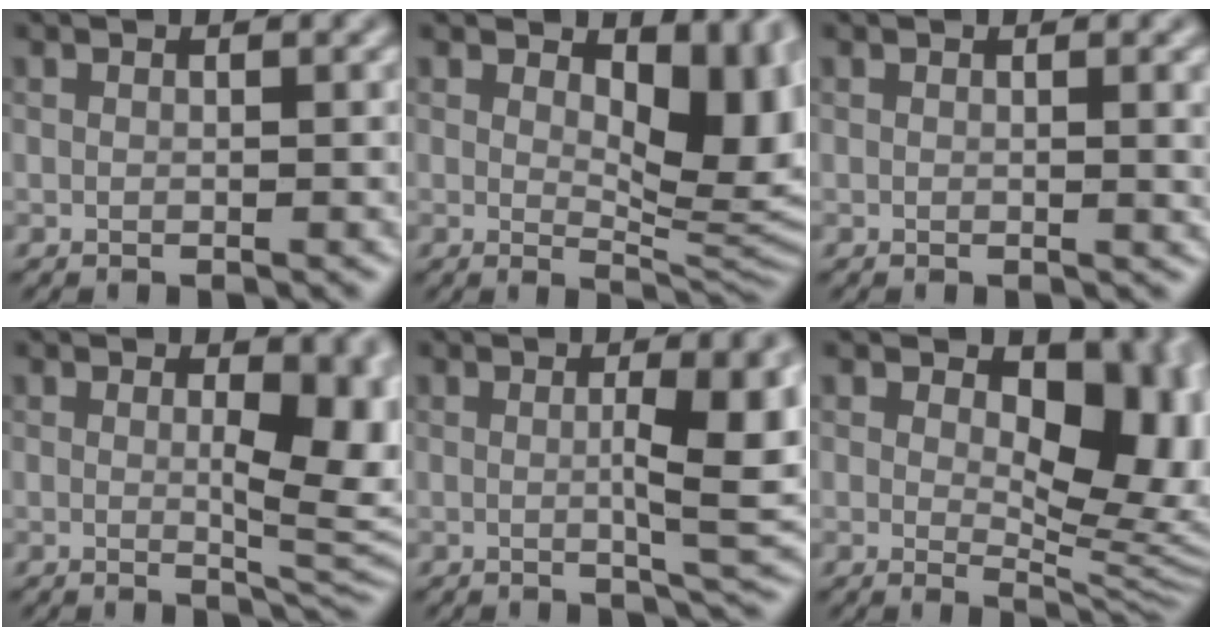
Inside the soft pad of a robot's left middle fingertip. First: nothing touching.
{"total": 7.5, "force": [2.2, 3.9, 5.9], "torque": [-0.082, -0.017, 0.035]}
{"total": 2.1, "force": [0.4, 0.6, 1.9], "torque": [-0.018, 0.000, 0.002]}
{"total": 7.1, "force": [0.4, 2.6, 6.6], "torque": [-0.082, -0.012, 0.016]}
{"total": 7.2, "force": [0.3, 1.4, 7.1], "torque": [-0.098, 0.000, 0.004]}
{"total": 11.3, "force": [2.5, 6.2, 9.1], "torque": [-0.112, -0.014, 0.044]}